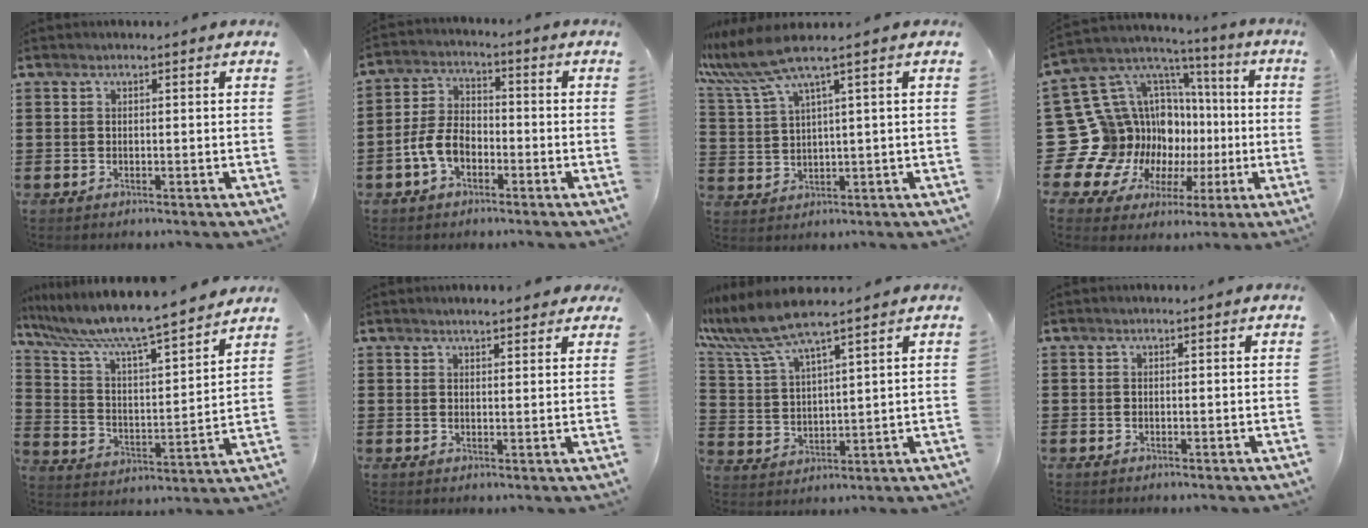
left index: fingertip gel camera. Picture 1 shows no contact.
{"total": 5.7, "force": [-2.6, 3.4, 3.7], "torque": [-0.095, 0.004, -0.056]}
{"total": 6.2, "force": [4.0, 0.4, 4.7], "torque": [-0.122, -0.020, 0.065]}
{"total": 16.5, "force": [-0.7, 15.2, 6.3], "torque": [-0.160, -0.051, 0.038]}
{"total": 8.4, "force": [7.5, -0.1, 3.8], "torque": [-0.107, -0.054, 0.121]}
{"total": 2.3, "force": [2.1, 0.4, 0.7], "torque": [-0.017, 0.004, 0.040]}
{"total": 8.2, "force": [6.8, 0.8, 4.5], "torque": [-0.119, -0.028, 0.120]}
{"total": 0.0}